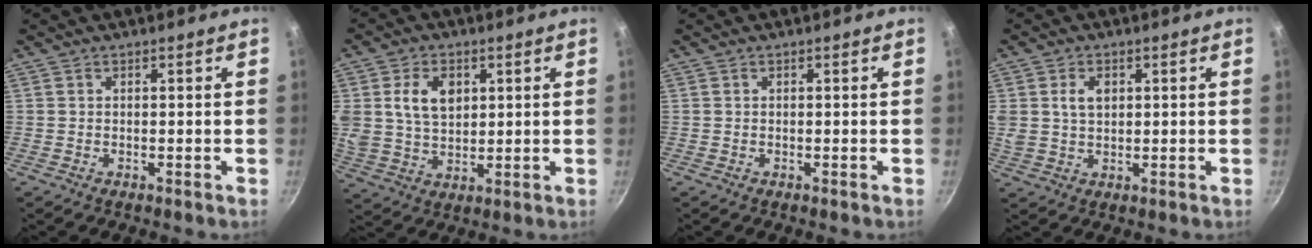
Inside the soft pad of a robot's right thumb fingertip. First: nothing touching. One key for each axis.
{"total": 10.1, "fx": 2.9, "fy": 7.3, "fz": 6.4, "tx": -0.103, "ty": -0.009, "tz": 0.057}
{"total": 0.0}
{"total": 5.2, "fx": 1.5, "fy": 3.6, "fz": 3.4, "tx": -0.055, "ty": -0.002, "tz": 0.028}